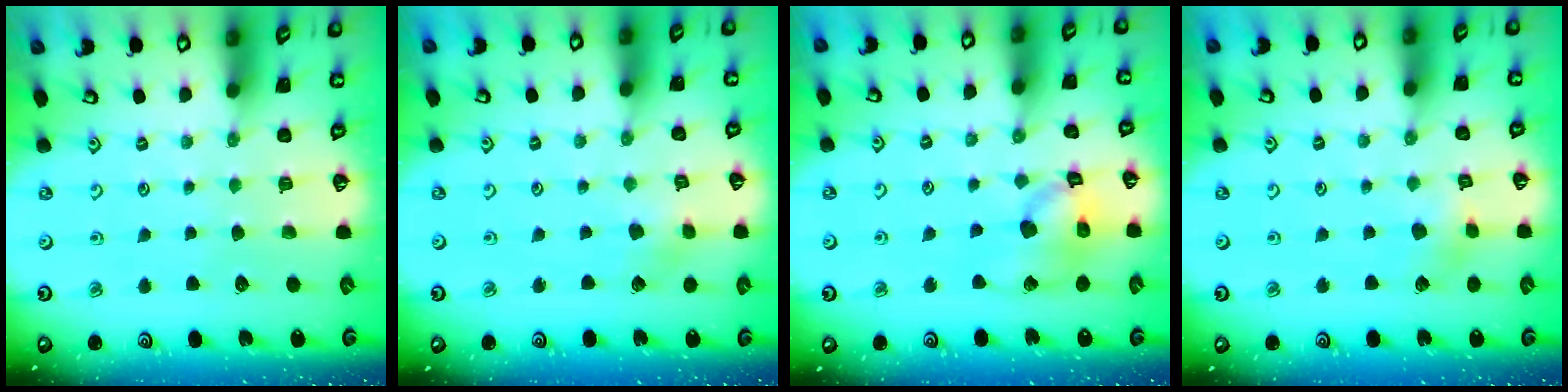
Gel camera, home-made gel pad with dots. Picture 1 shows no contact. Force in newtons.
{"total": 4.0, "press": 3.9, "slide": 0.3}
{"total": 15.2, "press": 15.0, "slide": 2.1}
{"total": 4.5, "press": 4.5, "slide": 0.3}